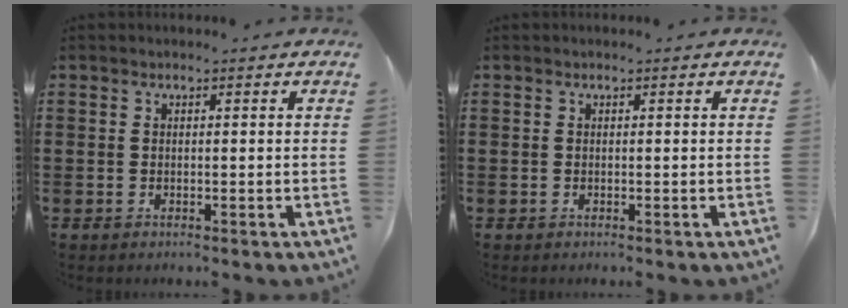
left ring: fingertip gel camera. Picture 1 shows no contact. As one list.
[{"total": 0.0}]